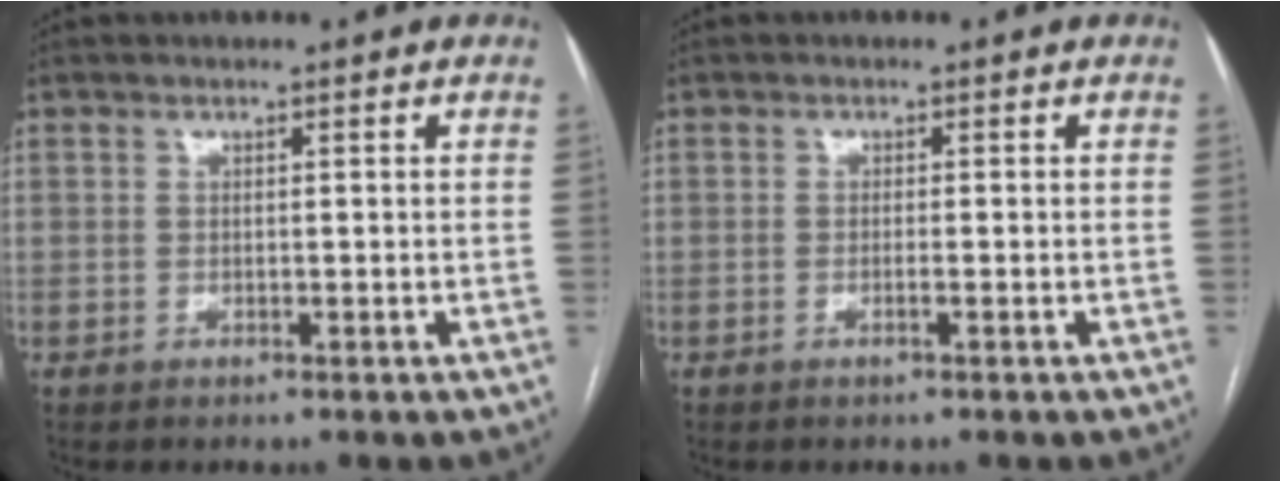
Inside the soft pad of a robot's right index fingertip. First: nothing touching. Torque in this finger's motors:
{"motor_torque": [-0.03, 0.00, -0.03, 0.00]}